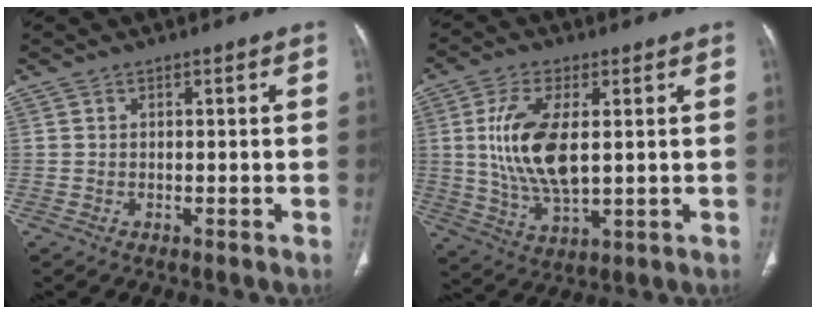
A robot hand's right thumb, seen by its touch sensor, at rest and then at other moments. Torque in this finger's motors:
{"motor_torque": [1.99, 2.02, 1.80, 0.54, 0.20]}